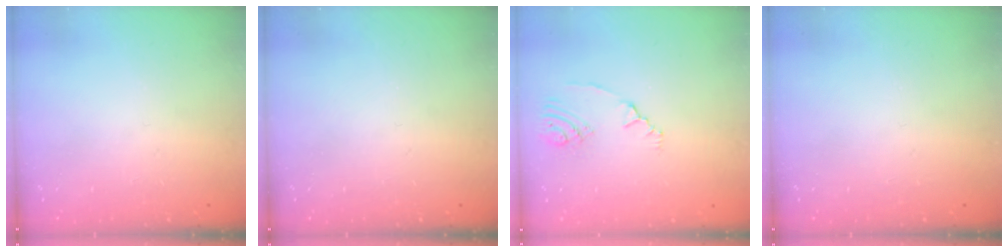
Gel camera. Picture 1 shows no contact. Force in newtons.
{"total": 0.0}
{"total": 2.8, "press": 2.0, "slide": 2.0}
{"total": 0.0}